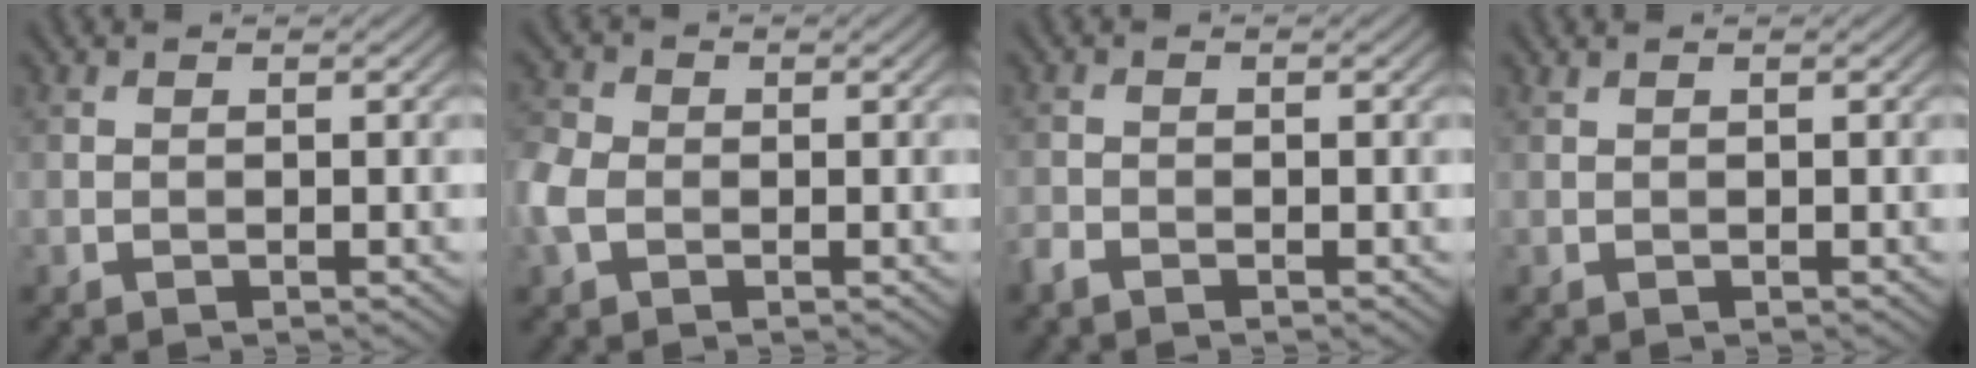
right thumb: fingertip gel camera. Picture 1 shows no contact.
{"total": 4.5, "force": [-1.1, 3.4, 2.7], "torque": [-0.082, 0.002, -0.033]}
{"total": 1.5, "force": [-1.3, 0.5, 0.6], "torque": [-0.018, -0.003, -0.033]}
{"total": 0.0}